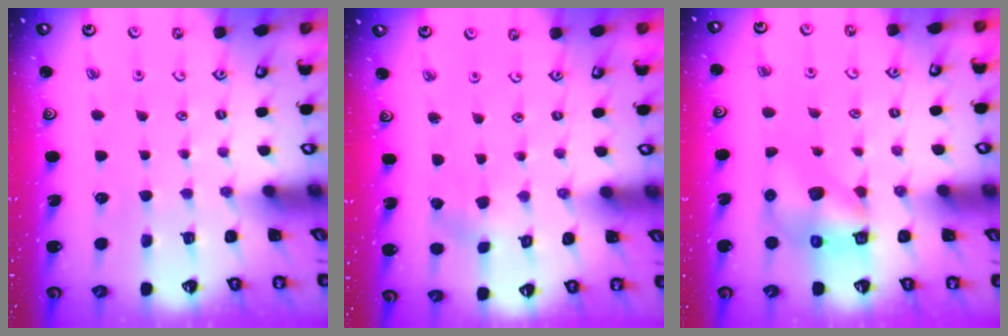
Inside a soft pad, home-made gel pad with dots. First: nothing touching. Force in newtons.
{"total": 0.0}
{"total": 7.6, "press": 7.5, "slide": 0.9}